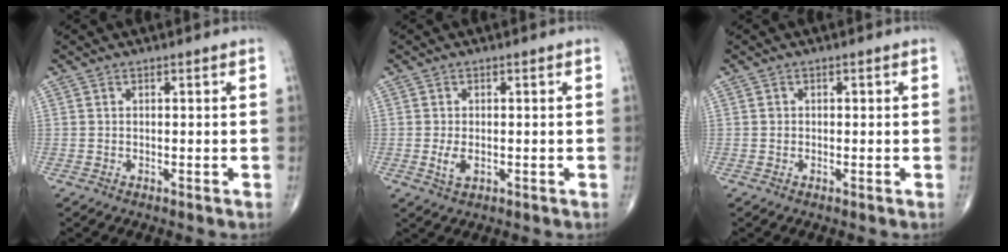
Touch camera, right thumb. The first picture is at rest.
{"total": 2.8, "force": [-0.5, 1.5, 2.3], "torque": [-0.048, -0.007, -0.007]}
{"total": 0.8, "force": [0.1, 0.8, 0.3], "torque": [0.002, 0.002, 0.001]}